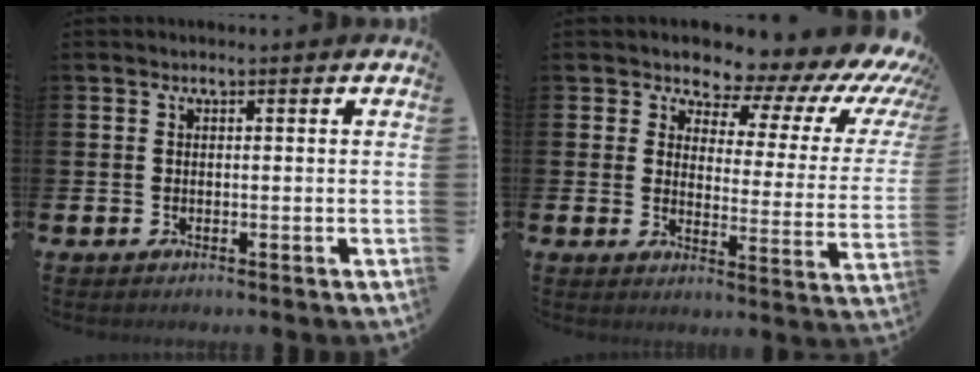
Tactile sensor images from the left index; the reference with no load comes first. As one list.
[{"total": 5.6, "force": [4.8, 2.5, 1.3], "torque": [-0.027, -0.059, 0.069]}]